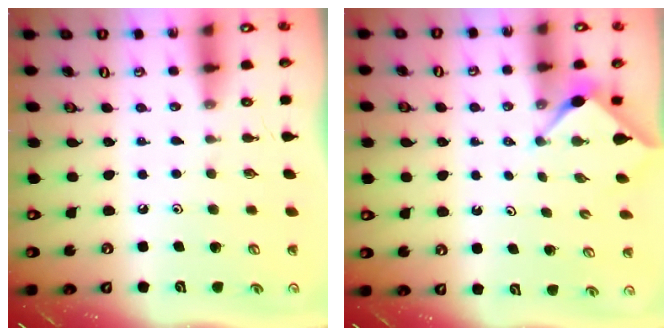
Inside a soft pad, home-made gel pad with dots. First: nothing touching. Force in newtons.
{"total": 2.9, "press": 2.9, "slide": 0.3}